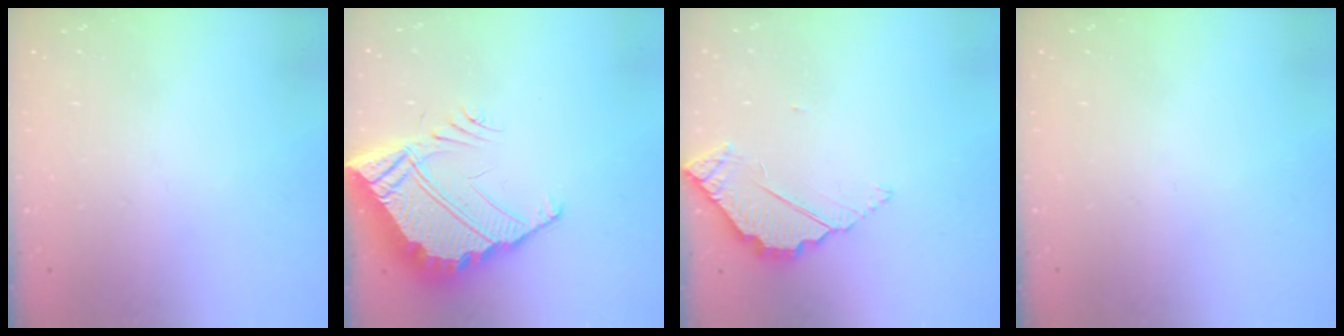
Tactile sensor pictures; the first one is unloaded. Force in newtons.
{"total": 10.2, "press": 10.2, "slide": 0.6}
{"total": 3.3, "press": 3.3, "slide": 0.3}
{"total": 0.0}